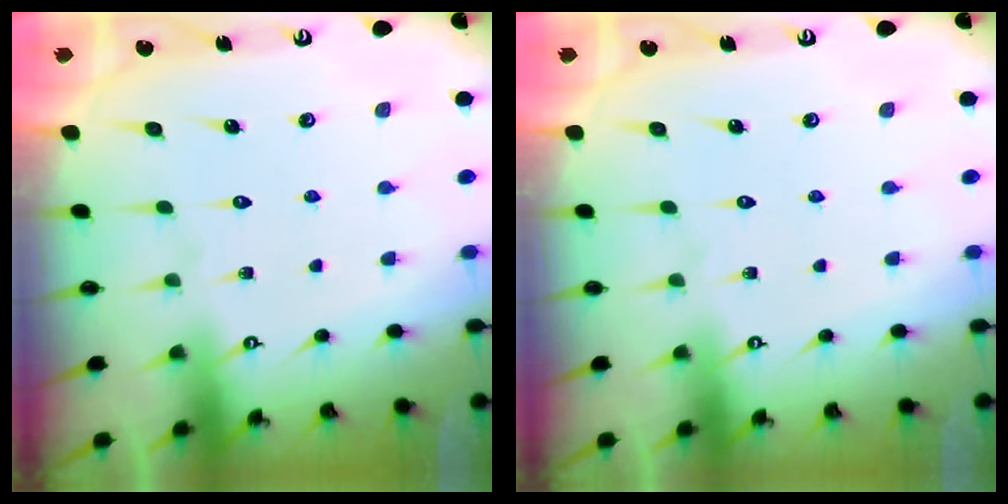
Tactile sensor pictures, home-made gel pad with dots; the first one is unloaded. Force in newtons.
{"total": 0.0}